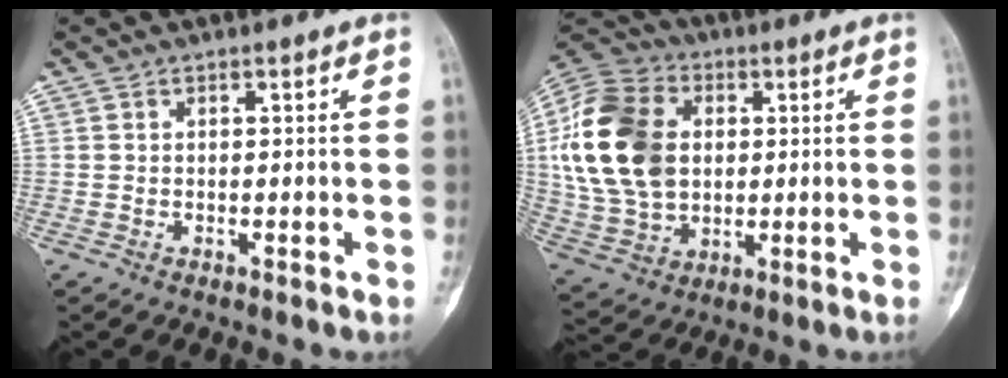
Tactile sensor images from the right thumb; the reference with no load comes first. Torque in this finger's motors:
{"motor_torque": [0.48, 0.82, 1.63, -0.30, 0.63]}